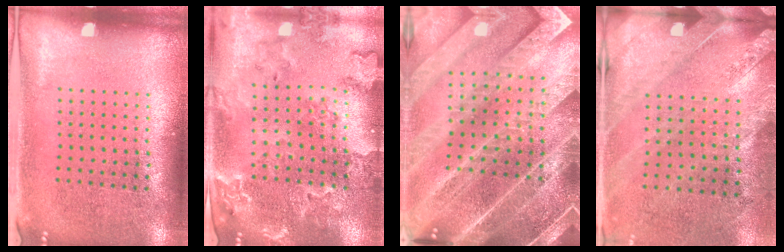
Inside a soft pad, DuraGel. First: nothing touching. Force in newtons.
{"total": 1.8, "press": 1.8, "slide": 0.3}
{"total": 5.6, "press": 4.7, "slide": 3.0}
{"total": 2.4, "press": 2.0, "slide": 1.3}